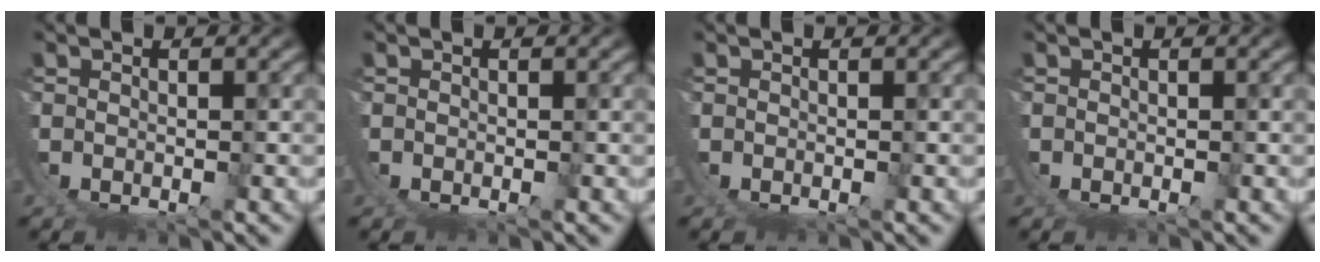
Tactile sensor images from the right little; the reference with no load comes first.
{"total": 0.7, "force": [-0.2, 0.7, 0.1], "torque": [-0.008, -0.003, -0.003]}
{"total": 0.8, "force": [-0.2, 0.8, 0.1], "torque": [-0.008, -0.003, -0.004]}
{"total": 1.2, "force": [-0.3, 1.1, 0.1], "torque": [-0.011, -0.004, -0.007]}